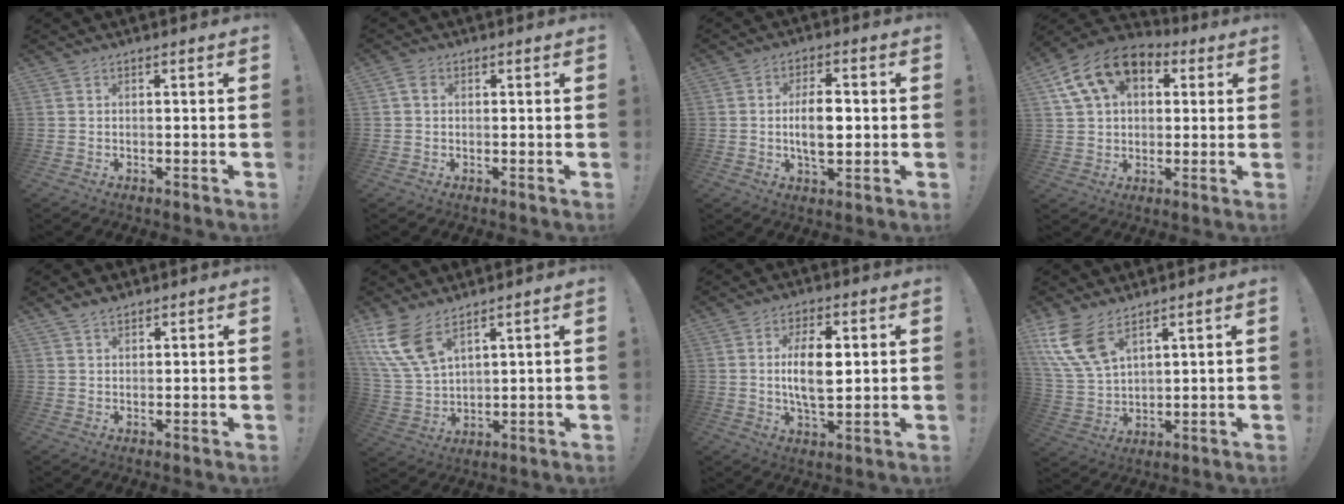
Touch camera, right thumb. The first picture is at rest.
{"total": 2.7, "force": [0.7, 2.2, 1.4], "torque": [-0.021, 0.002, 0.014]}
{"total": 9.0, "force": [-0.3, 4.6, 7.8], "torque": [-0.141, 0.002, -0.011]}
{"total": 15.5, "force": [7.0, 9.6, 9.9], "torque": [-0.177, -0.023, 0.129]}
{"total": 2.9, "force": [2.4, 1.3, 1.0], "torque": [-0.016, -0.012, 0.046]}
{"total": 11.6, "force": [7.8, 5.1, 7.0], "torque": [-0.158, -0.037, 0.151]}
{"total": 10.9, "force": [1.7, 5.0, 9.6], "torque": [-0.171, -0.004, 0.024]}
{"total": 12.1, "force": [7.7, 5.8, 7.3], "torque": [-0.163, -0.034, 0.151]}